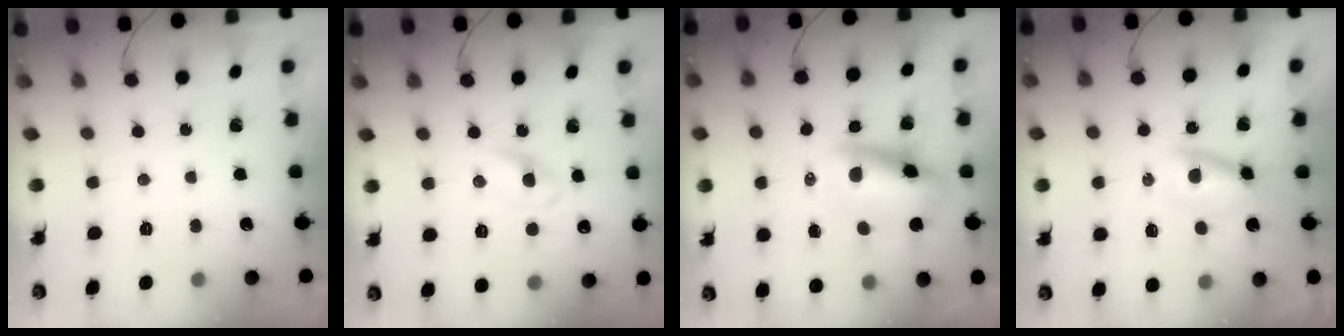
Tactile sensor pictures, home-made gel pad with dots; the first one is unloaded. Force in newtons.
{"total": 2.7, "press": 2.4, "slide": 1.4}
{"total": 7.8, "press": 7.5, "slide": 2.0}
{"total": 3.4, "press": 3.1, "slide": 1.2}